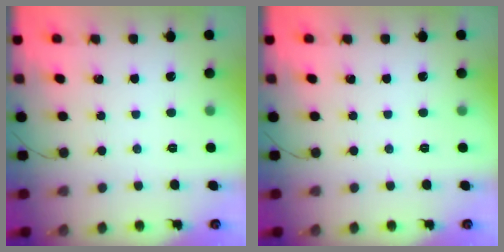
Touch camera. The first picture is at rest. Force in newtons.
{"total": 0.0}